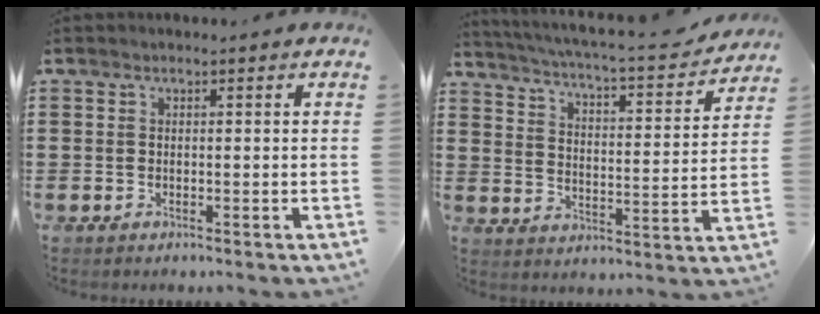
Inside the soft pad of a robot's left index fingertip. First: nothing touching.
{"total": 4.6, "force": [4.1, -0.3, 2.1], "torque": [-0.064, -0.034, 0.059]}